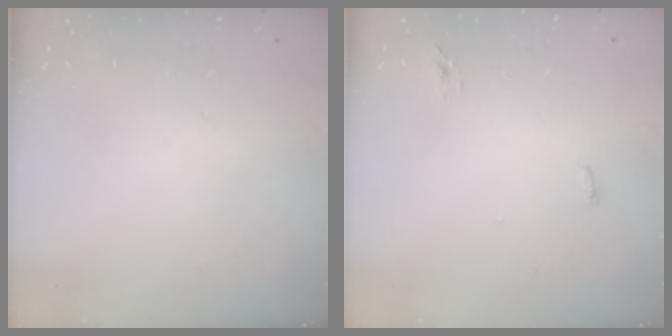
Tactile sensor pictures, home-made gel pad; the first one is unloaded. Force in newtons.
{"total": 3.2, "press": 2.9, "slide": 1.5}